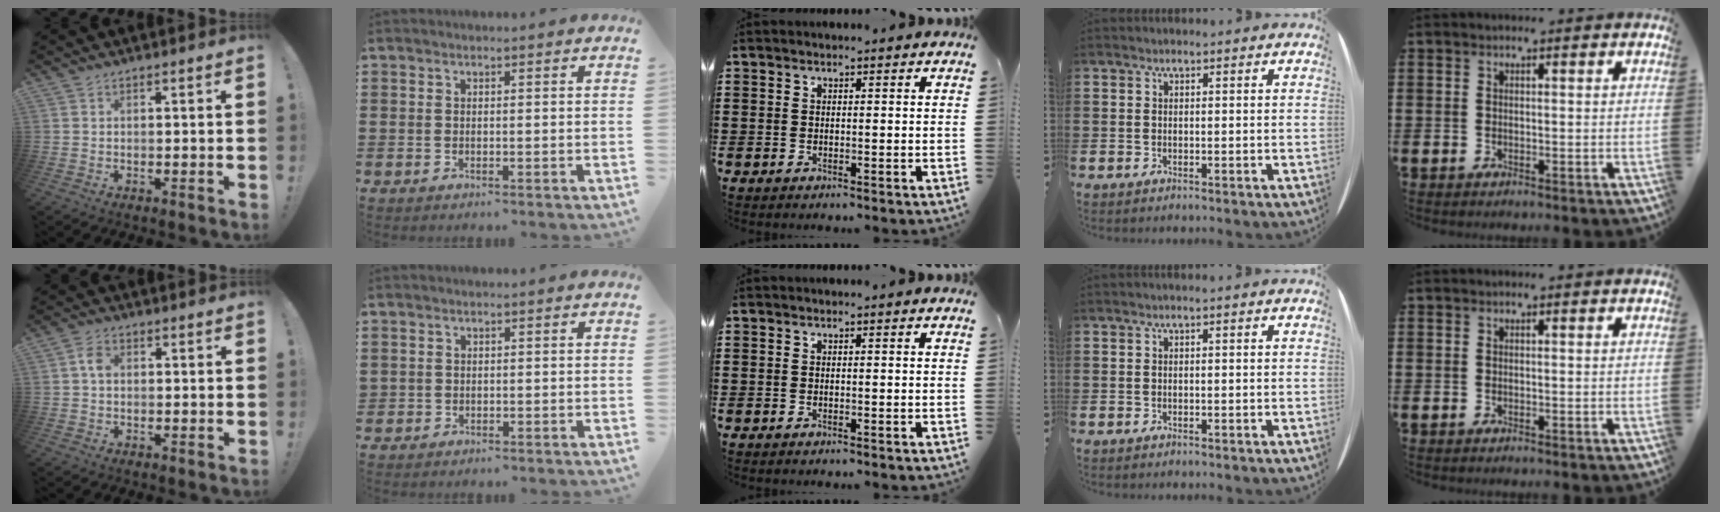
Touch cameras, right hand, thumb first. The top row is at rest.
{"thumb": {"total": 3.7, "force": [0.3, 2.5, 2.7], "torque": [-0.050, 0.010, 0.004]}, "index": {"total": 0.7, "force": [0.2, 0.7, -0.1], "torque": [0.001, 0.005, 0.002]}}